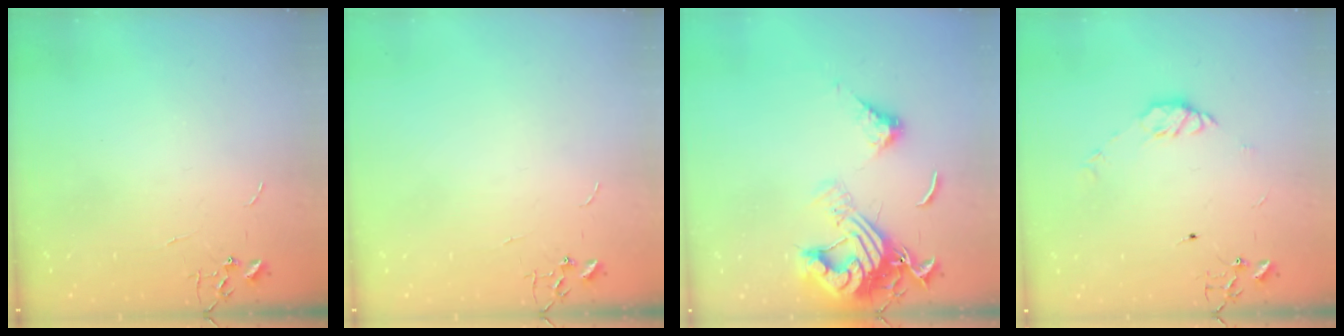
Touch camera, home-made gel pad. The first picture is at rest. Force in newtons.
{"total": 0.0}
{"total": 17.1, "press": 17.0, "slide": 1.9}
{"total": 7.2, "press": 7.2, "slide": 0.7}